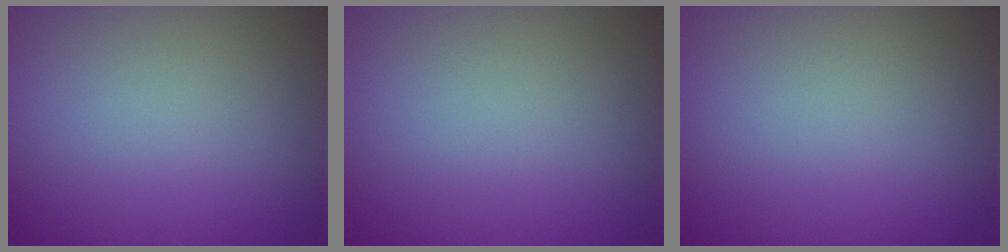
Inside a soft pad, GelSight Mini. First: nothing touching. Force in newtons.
{"total": 0.0}
{"total": 0.0}